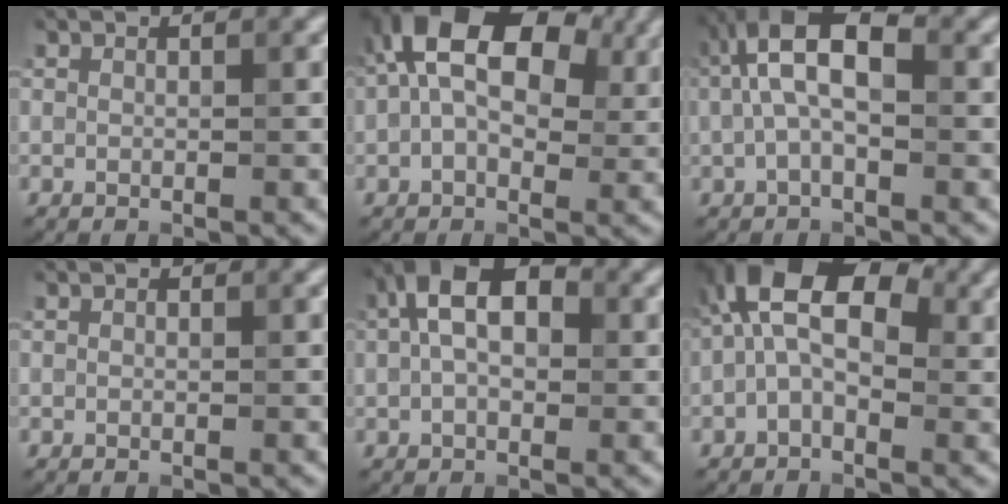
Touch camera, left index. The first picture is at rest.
{"total": 12.7, "force": [3.2, 7.6, 9.6], "torque": [-0.156, 0.029, 0.033]}
{"total": 5.9, "force": [0.7, 2.7, 5.2], "torque": [-0.100, 0.019, 0.004]}
{"total": 0.0}
{"total": 7.6, "force": [1.9, 4.6, 5.8], "torque": [-0.098, 0.033, 0.009]}
{"total": 8.7, "force": [0.9, 5.2, 7.0], "torque": [-0.125, 0.029, -0.008]}